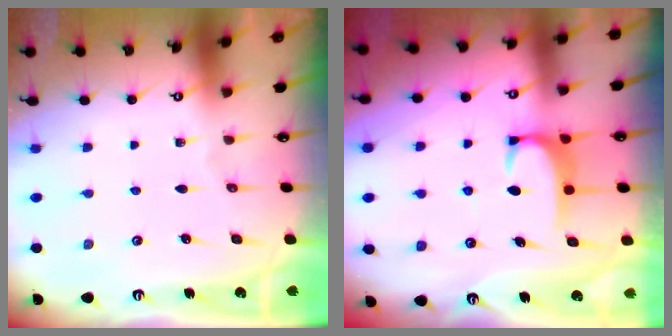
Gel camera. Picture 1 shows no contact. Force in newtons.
{"total": 2.1, "press": 2.0, "slide": 0.5}